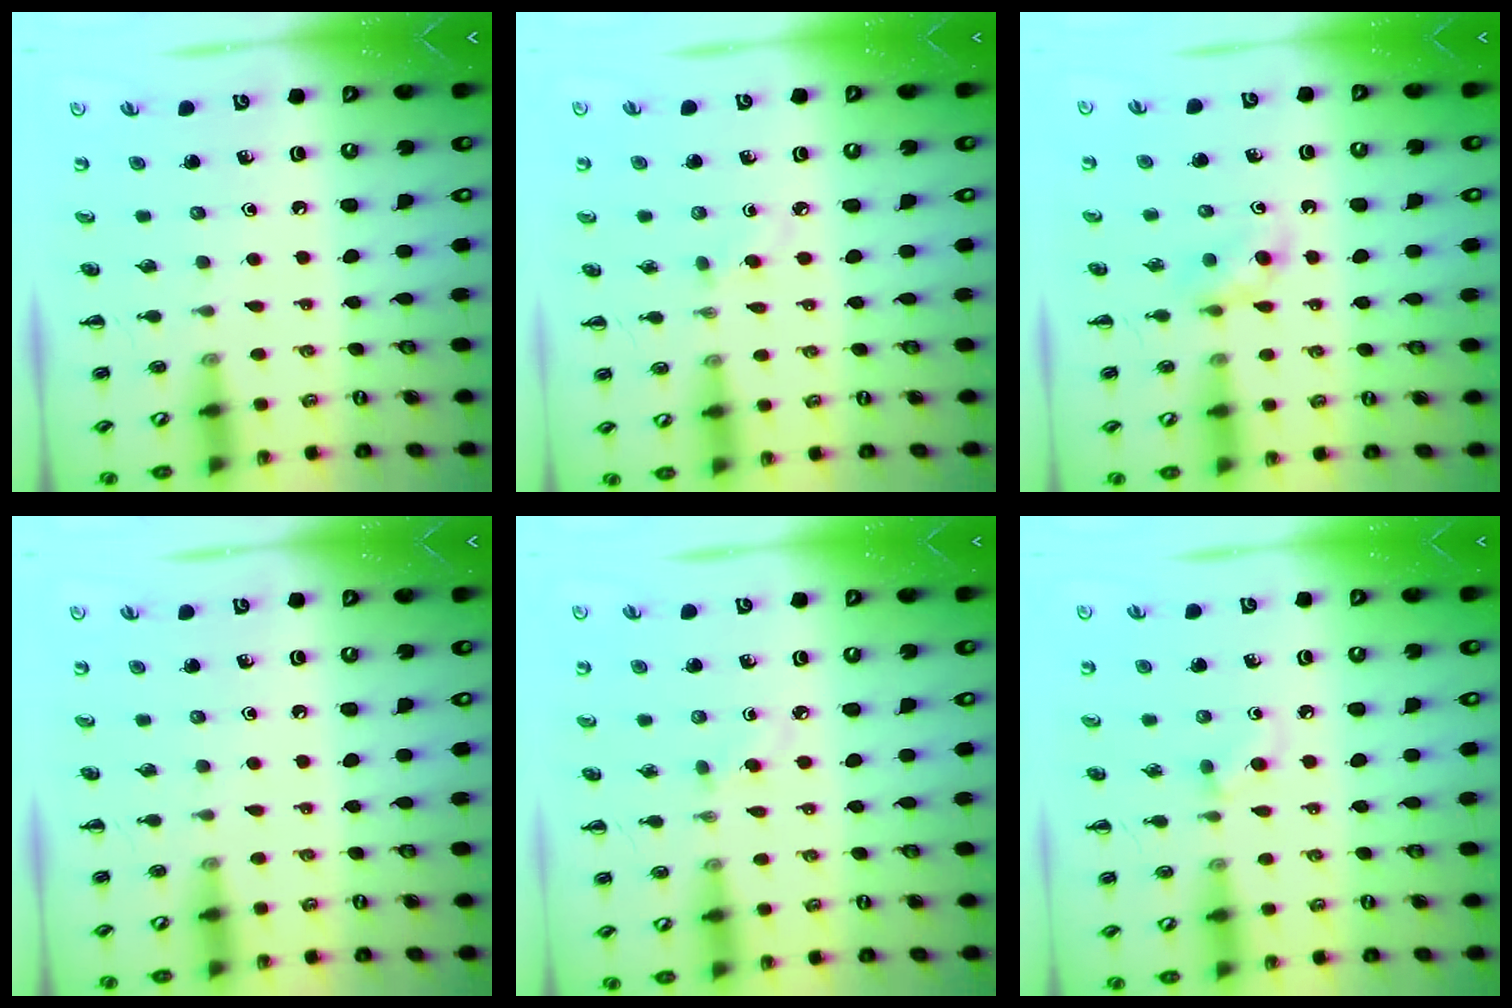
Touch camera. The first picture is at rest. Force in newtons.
{"total": 3.3, "press": 3.1, "slide": 1.2}
{"total": 5.3, "press": 4.9, "slide": 2.1}
{"total": 0.0}
{"total": 3.3, "press": 3.1, "slide": 1.2}
{"total": 4.2, "press": 4.1, "slide": 1.1}